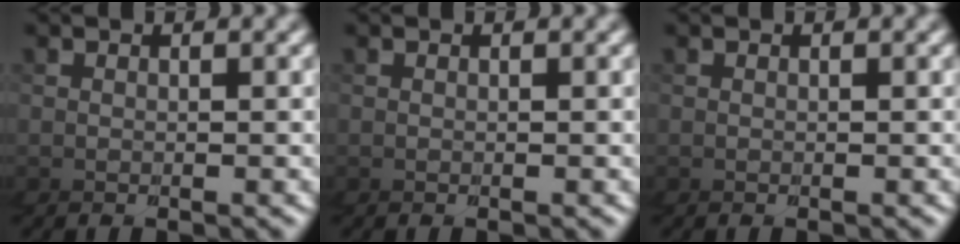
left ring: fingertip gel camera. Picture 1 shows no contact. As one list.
[{"total": 0.0}, {"total": 0.0}]